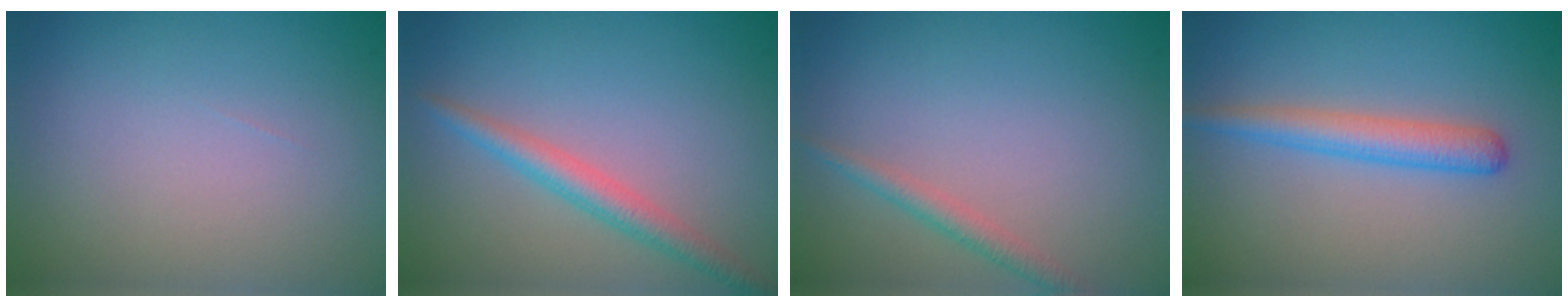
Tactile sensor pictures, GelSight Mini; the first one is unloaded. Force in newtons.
{"total": 2.8, "press": 2.8, "slide": 0.1}
{"total": 1.6, "press": 1.6, "slide": 0.1}
{"total": 2.8, "press": 2.8, "slide": 0.1}